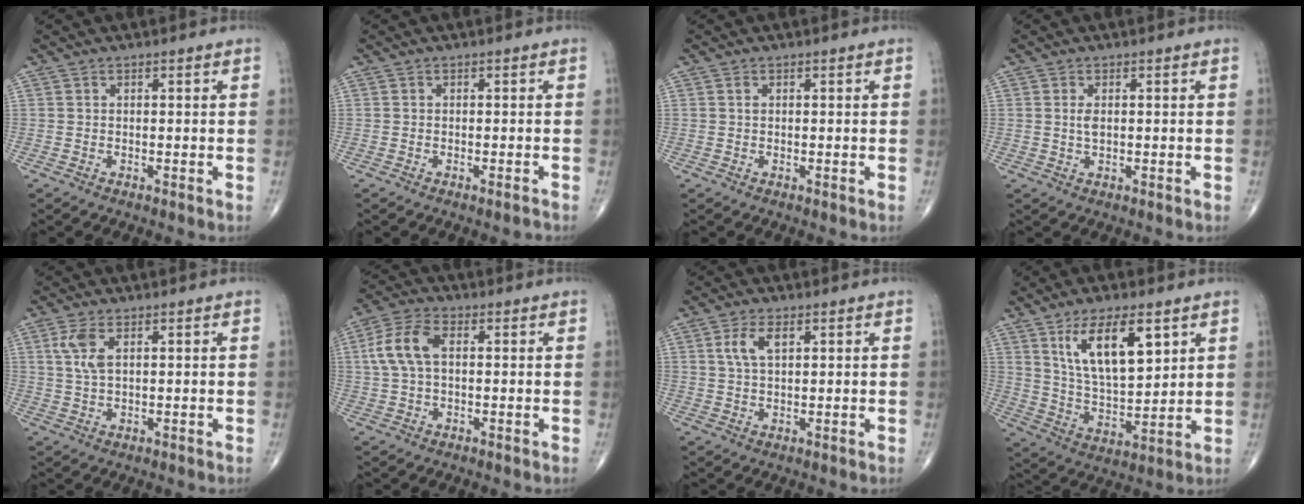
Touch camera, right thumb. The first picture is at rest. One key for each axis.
{"total": 0.9, "fx": -0.8, "fy": -0.1, "fz": 0.4, "tx": -0.010, "ty": 0.003, "tz": -0.011}
{"total": 0.5, "fx": 0.2, "fy": 0.3, "fz": 0.4, "tx": -0.007, "ty": 0.004, "tz": 0.005}
{"total": 2.5, "fx": 0.5, "fy": 1.1, "fz": 2.2, "tx": -0.043, "ty": -0.003, "tz": 0.013}
{"total": 4.7, "fx": 1.6, "fy": 2.1, "fz": 3.9, "tx": -0.089, "ty": 0.001, "tz": 0.036}
{"total": 8.2, "fx": 1.2, "fy": 4.6, "fz": 6.7, "tx": -0.149, "ty": 0.022, "tz": 0.022}
{"total": 4.7, "fx": 1.7, "fy": 2.3, "fz": 3.8, "tx": -0.078, "ty": 0.003, "tz": 0.034}
{"total": 14.5, "fx": 6.7, "fy": 5.9, "fz": 11.4, "tx": -0.178, "ty": -0.036, "tz": 0.134}